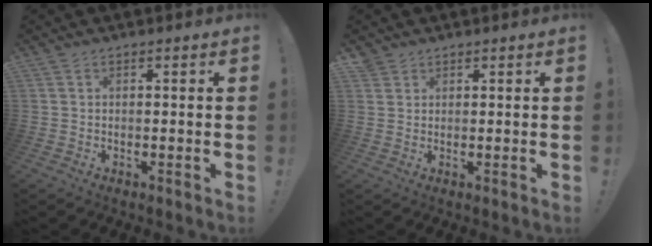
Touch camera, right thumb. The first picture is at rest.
{"total": 1.9, "force": [1.6, 1.0, 0.1], "torque": [0.001, -0.010, 0.030]}